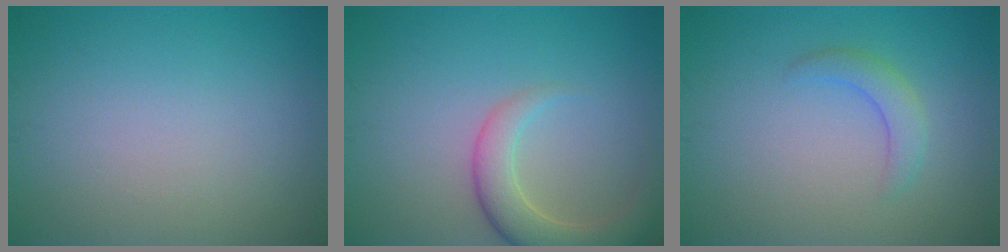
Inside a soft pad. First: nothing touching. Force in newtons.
{"total": 4.5, "press": 4.5, "slide": 0.5}
{"total": 2.1, "press": 2.1, "slide": 0.2}